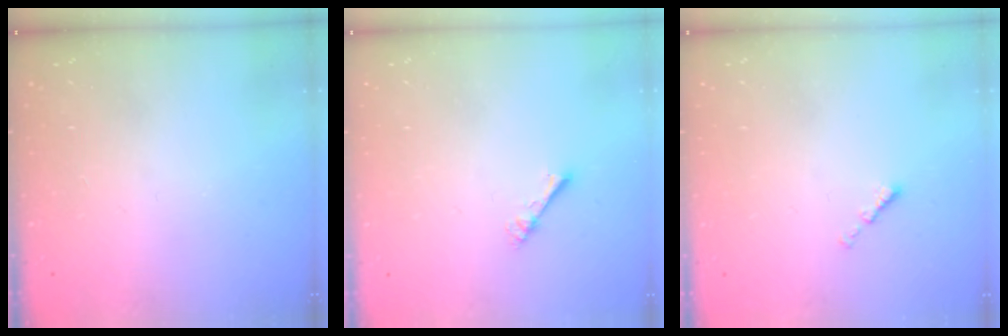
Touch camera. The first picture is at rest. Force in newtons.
{"total": 2.4, "press": 2.4, "slide": 0.2}
{"total": 0.0}